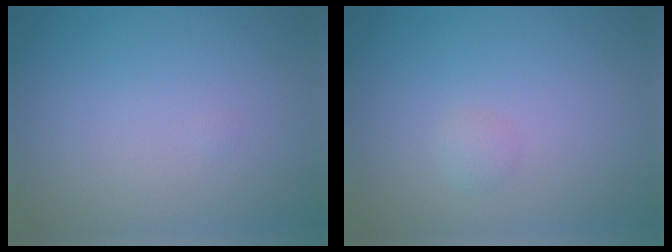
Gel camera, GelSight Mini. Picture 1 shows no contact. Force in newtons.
{"total": 0.7, "press": 0.7, "slide": 0.0}